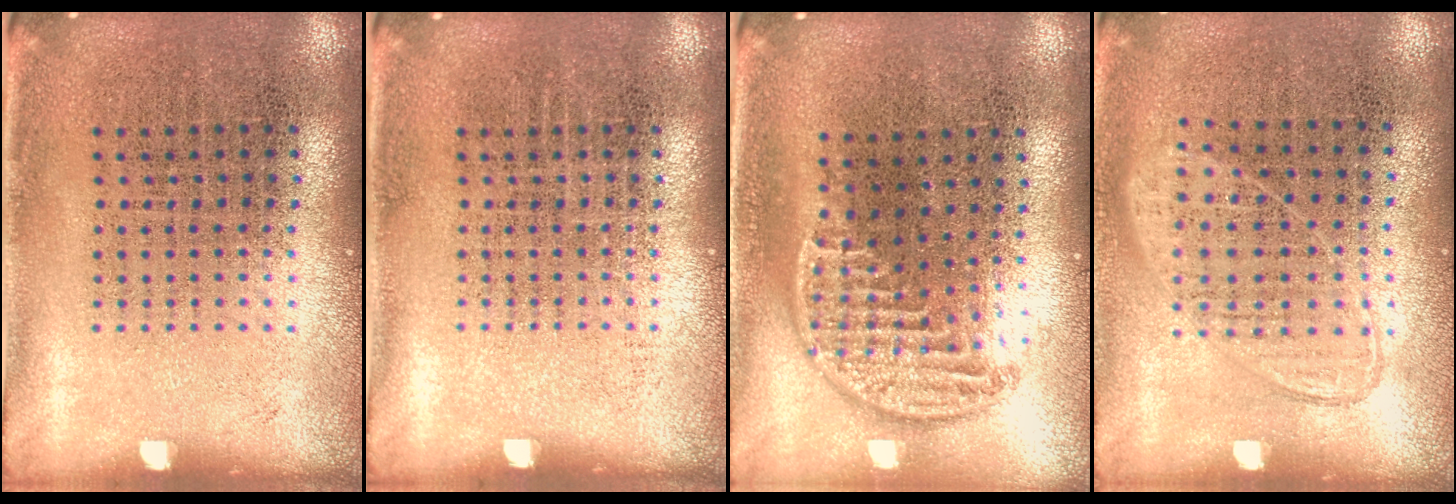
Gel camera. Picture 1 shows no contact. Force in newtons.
{"total": 0.0}
{"total": 1.2, "press": 1.0, "slide": 0.7}
{"total": 0.9, "press": 0.9, "slide": 0.4}